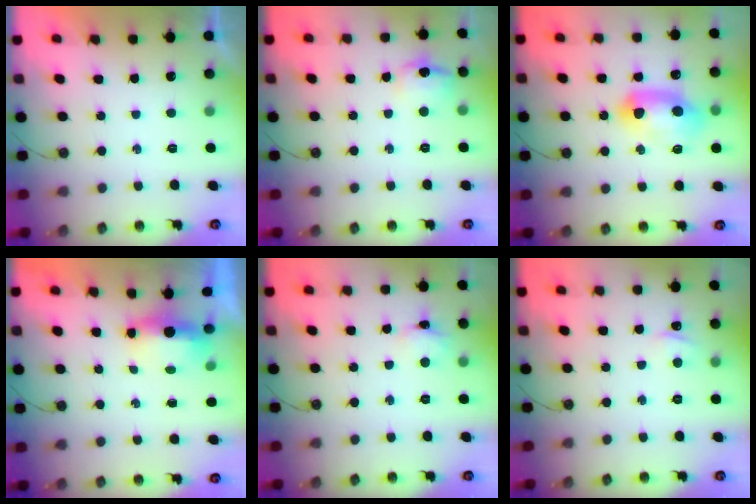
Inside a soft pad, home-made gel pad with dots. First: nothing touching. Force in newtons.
{"total": 9.5, "press": 9.4, "slide": 0.8}
{"total": 13.5, "press": 13.4, "slide": 0.9}
{"total": 5.1, "press": 5.0, "slide": 1.1}
{"total": 2.9, "press": 2.9, "slide": 0.2}
{"total": 2.3, "press": 2.2, "slide": 0.3}